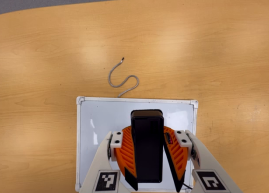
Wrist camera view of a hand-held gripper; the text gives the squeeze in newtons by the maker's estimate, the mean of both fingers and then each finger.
{"total": 10.7, "left": 10.0, "right": 11.5}